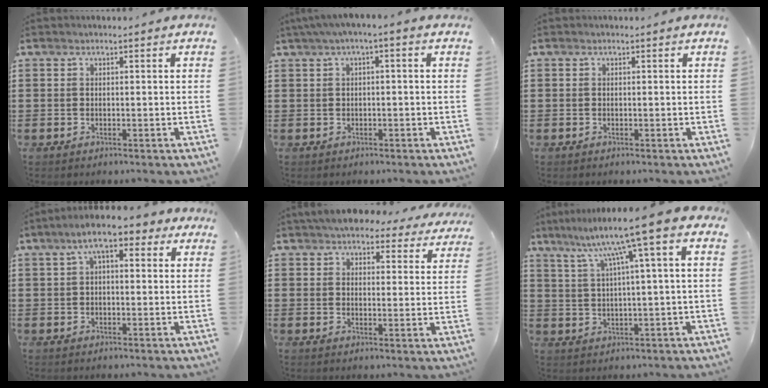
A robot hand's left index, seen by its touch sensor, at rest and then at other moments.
{"total": 1.9, "force": [-0.9, 0.3, 1.7], "torque": [-0.034, -0.001, -0.022]}
{"total": 0.0}
{"total": 7.0, "force": [3.7, 2.2, 5.6], "torque": [-0.108, 0.007, 0.061]}
{"total": 5.9, "force": [5.4, 1.4, 1.7], "torque": [-0.044, -0.015, 0.099]}
{"total": 9.0, "force": [4.2, -0.2, 8.0], "torque": [-0.164, -0.017, 0.063]}